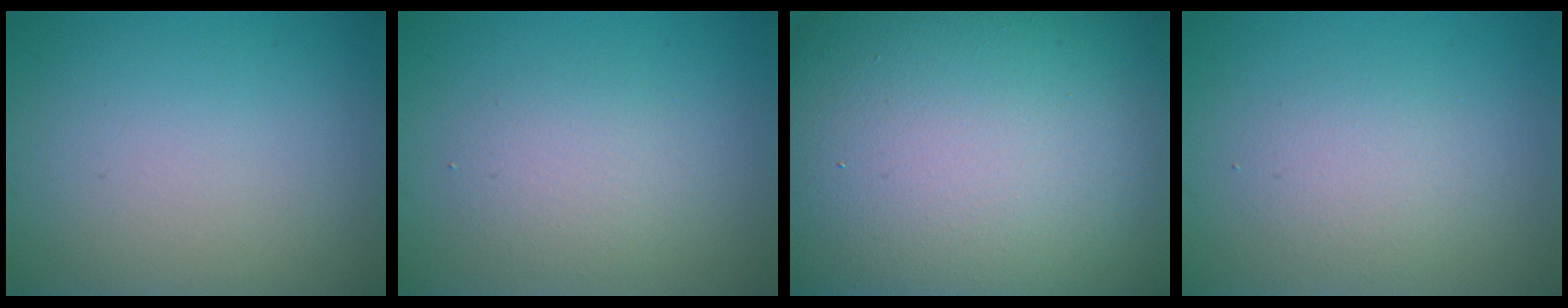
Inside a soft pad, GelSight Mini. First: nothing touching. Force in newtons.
{"total": 2.5, "press": 2.5, "slide": 0.2}
{"total": 30.8, "press": 30.8, "slide": 1.1}
{"total": 2.1, "press": 2.1, "slide": 0.1}